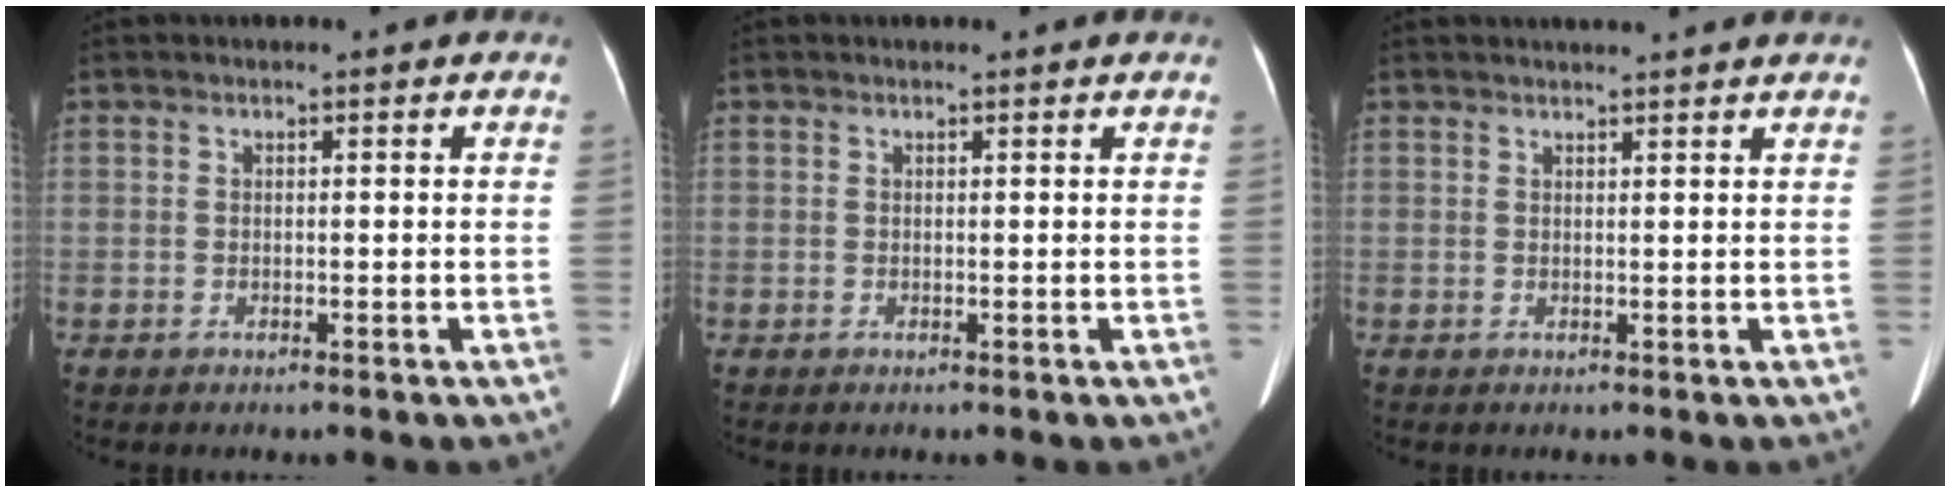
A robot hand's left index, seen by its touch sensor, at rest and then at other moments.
{"total": 0.8, "force": [0.7, 0.0, 0.2], "torque": [-0.008, 0.002, 0.009]}
{"total": 5.5, "force": [5.2, -0.3, 1.8], "torque": [-0.022, 0.021, 0.057]}